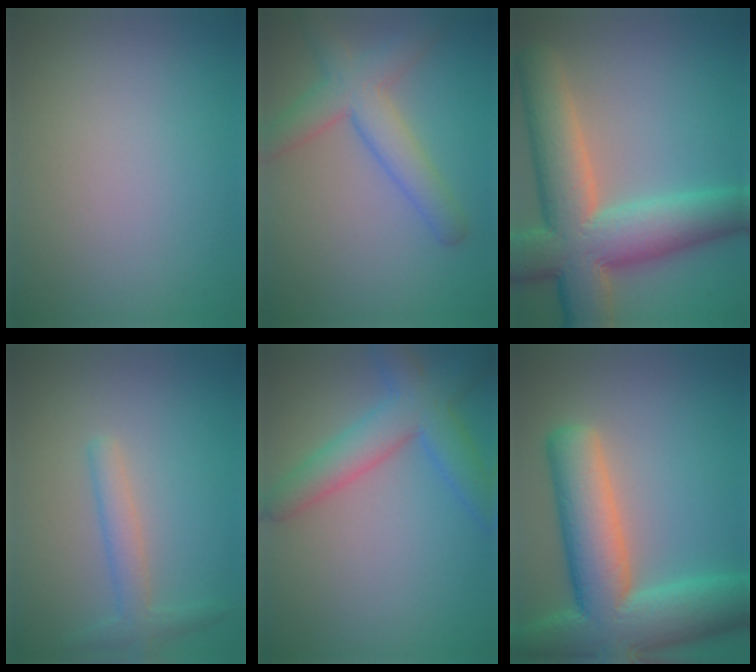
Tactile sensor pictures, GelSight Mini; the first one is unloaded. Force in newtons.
{"total": 4.8, "press": 4.8, "slide": 0.3}
{"total": 12.5, "press": 12.5, "slide": 1.1}
{"total": 2.3, "press": 2.3, "slide": 0.0}
{"total": 5.1, "press": 5.1, "slide": 0.2}
{"total": 11.9, "press": 11.8, "slide": 0.9}